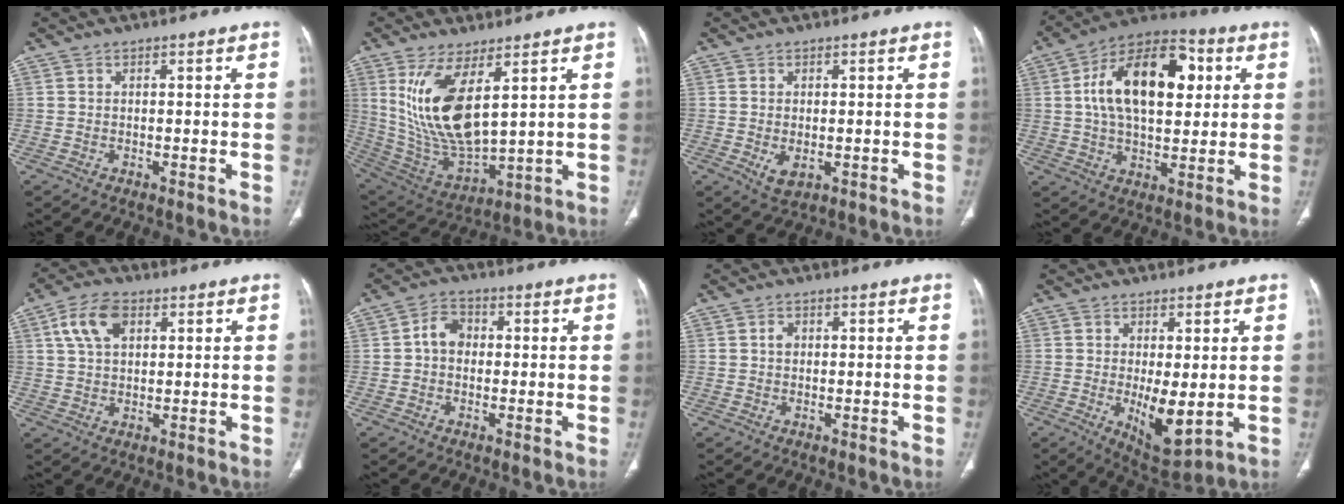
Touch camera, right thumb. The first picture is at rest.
{"total": 16.3, "force": [5.8, 6.2, 13.9], "torque": [-0.272, -0.038, 0.137]}
{"total": 3.1, "force": [-0.6, 1.8, 2.5], "torque": [-0.044, -0.008, 0.000]}
{"total": 20.0, "force": [4.4, 11.0, 16.2], "torque": [-0.242, 0.016, 0.063]}
{"total": 7.8, "force": [3.0, 4.7, 5.5], "torque": [-0.099, 0.003, 0.053]}
{"total": 4.5, "force": [0.0, 3.6, 2.7], "torque": [-0.036, 0.016, -0.010]}
{"total": 1.1, "force": [0.2, 0.9, 0.7], "torque": [-0.009, 0.003, 0.001]}
{"total": 8.1, "force": [-0.9, 3.1, 7.5], "torque": [-0.112, -0.026, 0.000]}